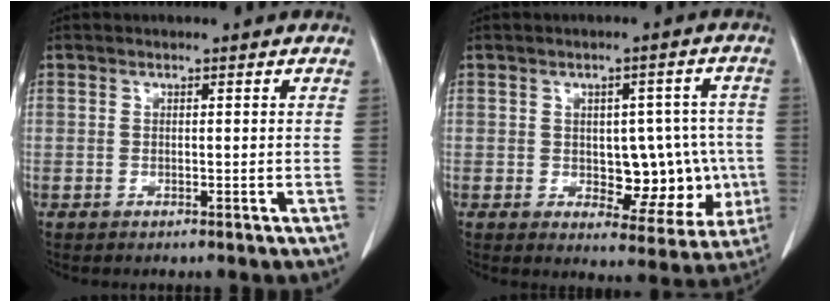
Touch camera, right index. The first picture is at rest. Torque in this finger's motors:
{"motor_torque": [0.09, 0.26, 0.07, 0.01]}